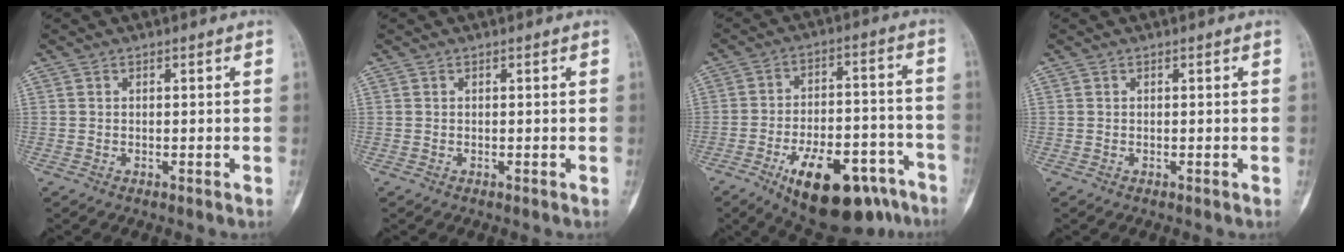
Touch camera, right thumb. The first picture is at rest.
{"total": 0.0}
{"total": 20.7, "force": [-11.9, 9.1, 14.3], "torque": [-0.173, 0.066, -0.173]}
{"total": 0.0}